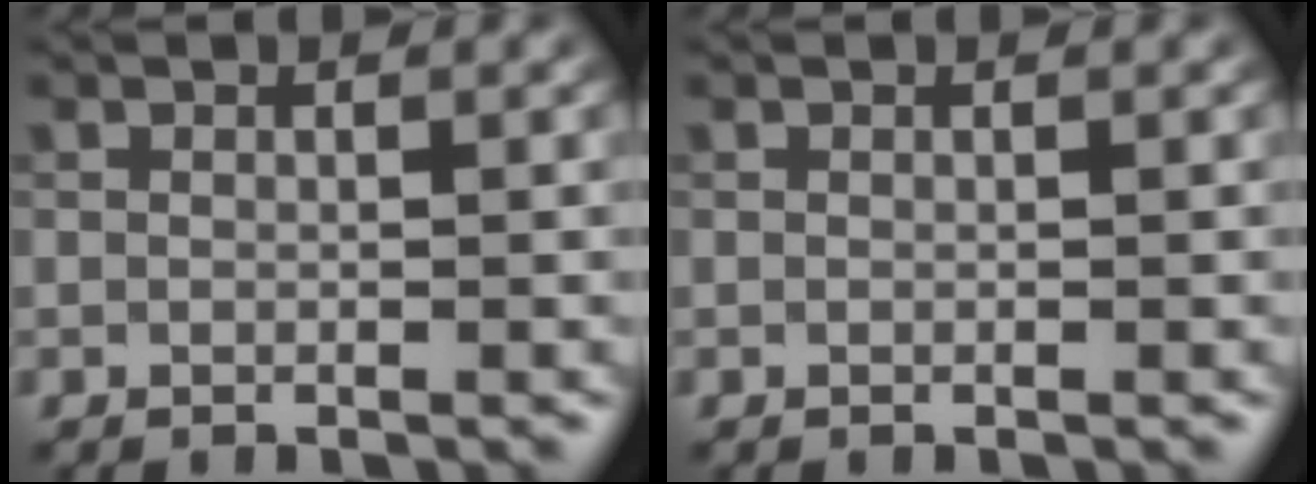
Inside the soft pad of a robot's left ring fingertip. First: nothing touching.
{"total": 0.0}